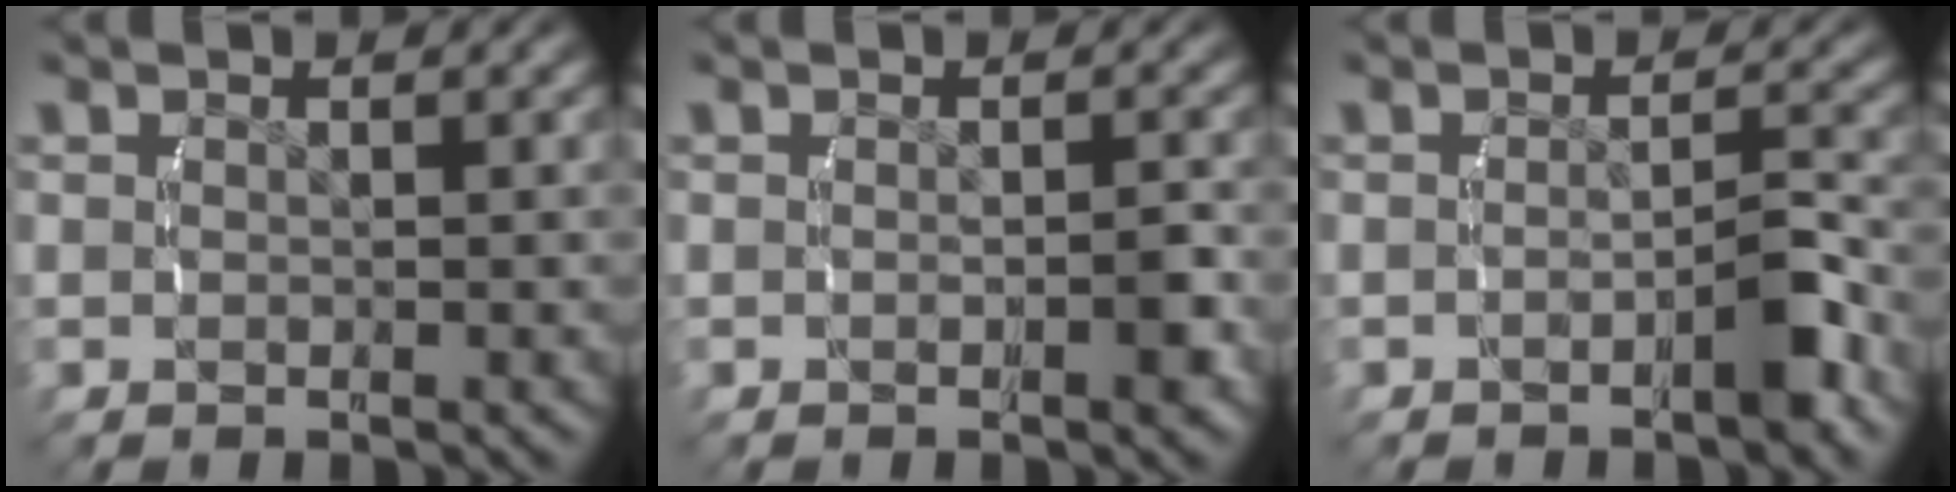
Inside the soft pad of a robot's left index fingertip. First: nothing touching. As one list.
[{"total": 1.2, "force": [-0.7, 0.2, 1.0], "torque": [-0.015, -0.001, -0.011]}, {"total": 2.2, "force": [-1.2, 0.3, 1.8], "torque": [-0.021, 0.002, -0.024]}]